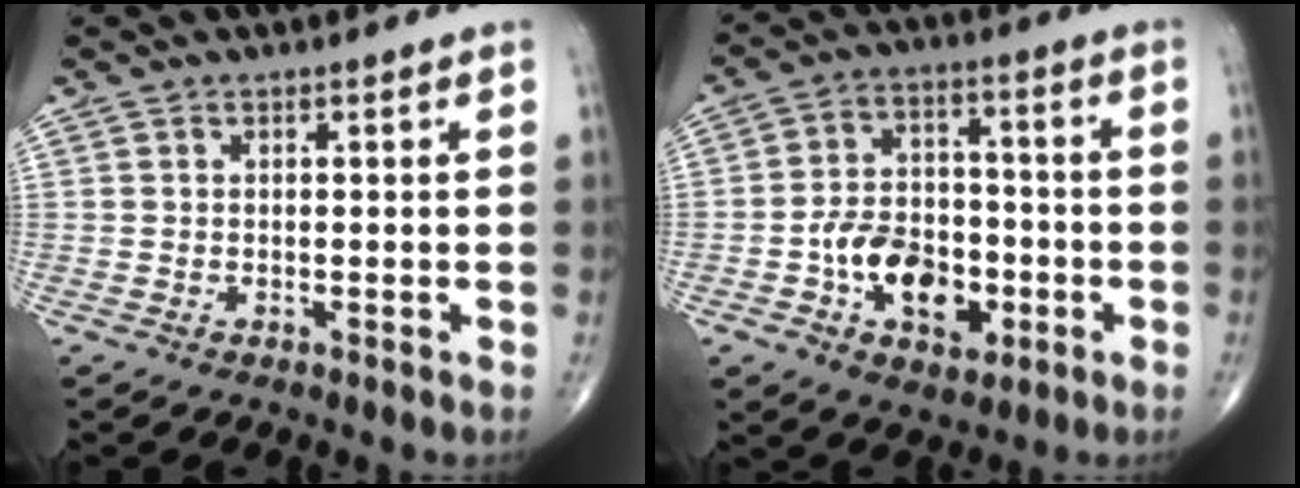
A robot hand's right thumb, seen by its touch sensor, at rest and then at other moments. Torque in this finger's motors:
{"motor_torque": [2.54, 2.47, 1.33, -0.21, 0.10]}